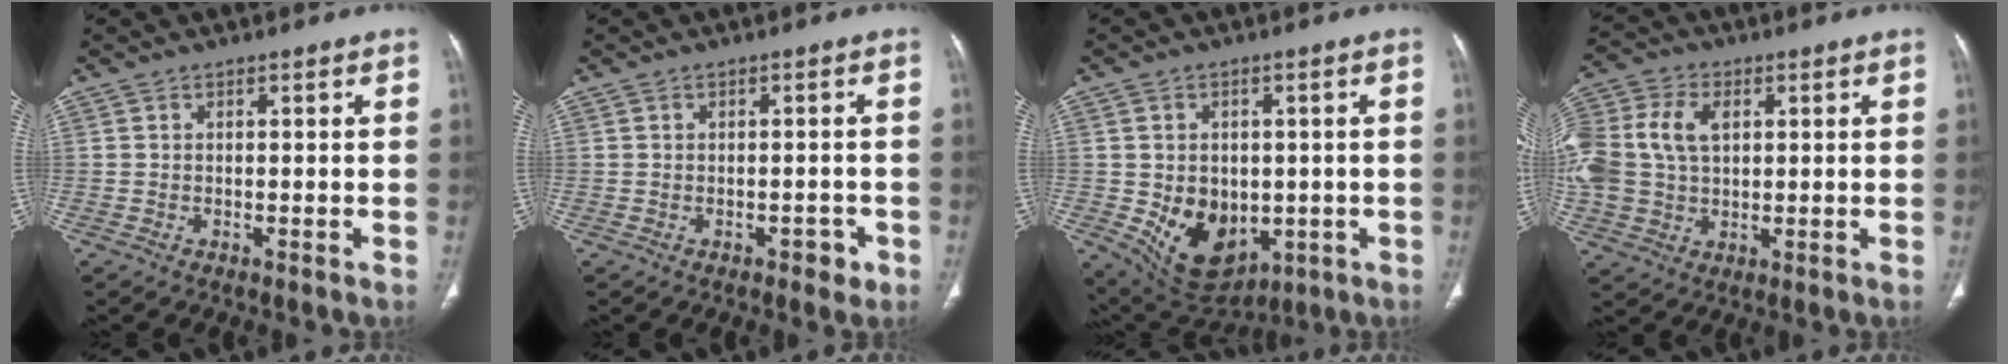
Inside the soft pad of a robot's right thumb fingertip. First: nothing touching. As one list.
[{"total": 2.2, "force": [-1.1, 1.5, 1.3], "torque": [-0.006, 0.007, -0.009]}, {"total": 12.2, "force": [-2.1, 8.1, 8.9], "torque": [-0.122, -0.010, -0.009]}, {"total": 20.0, "force": [3.9, 14.6, 13.2], "torque": [-0.337, 0.032, 0.081]}]